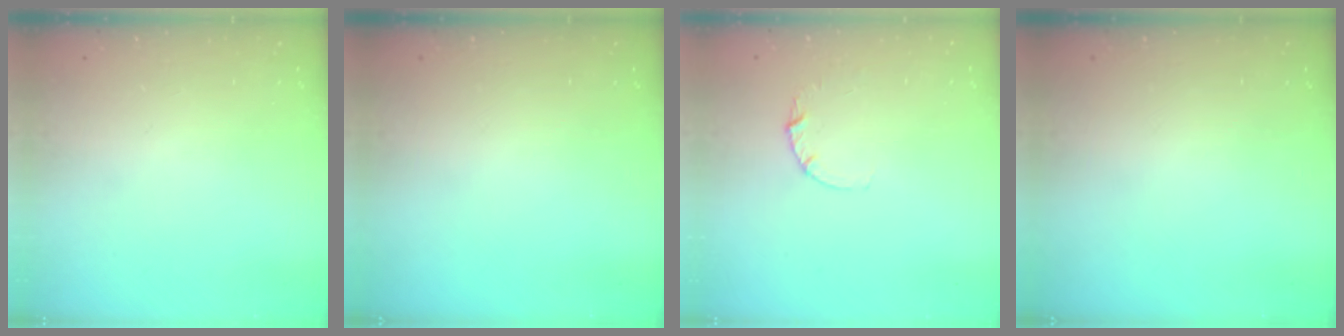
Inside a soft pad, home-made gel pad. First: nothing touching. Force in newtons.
{"total": 0.0}
{"total": 2.8, "press": 2.8, "slide": 0.3}
{"total": 0.0}